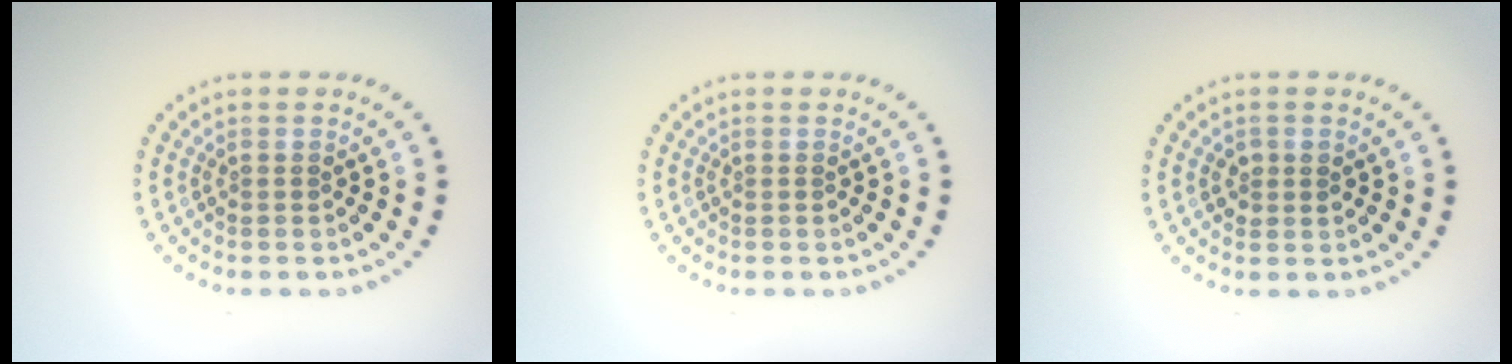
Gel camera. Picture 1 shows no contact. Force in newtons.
{"total": 0.0}
{"total": 1.3, "press": 1.3, "slide": 0.1}